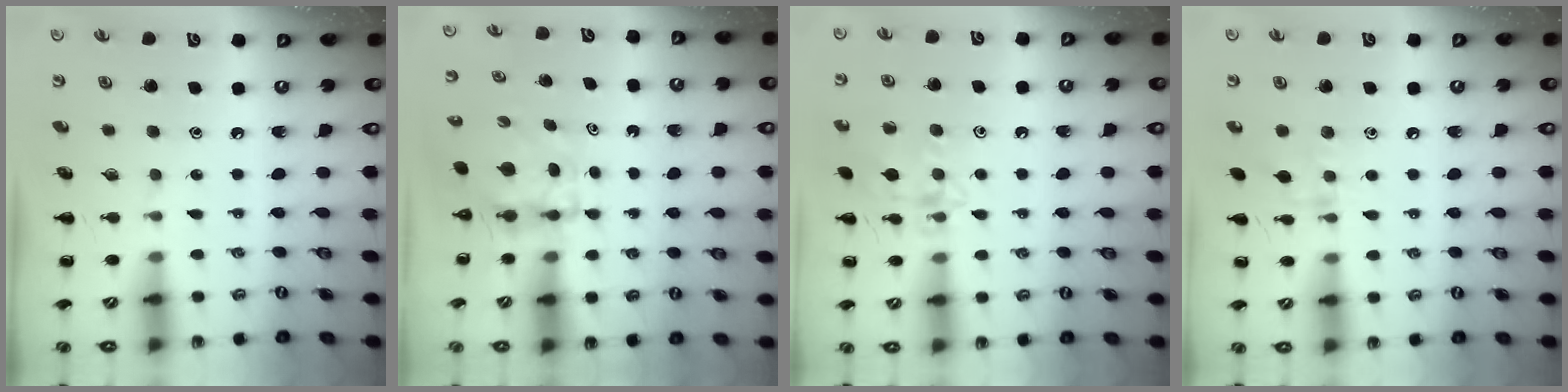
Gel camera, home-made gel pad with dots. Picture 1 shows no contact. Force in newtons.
{"total": 4.0, "press": 3.9, "slide": 0.3}
{"total": 12.8, "press": 12.8, "slide": 0.6}
{"total": 6.3, "press": 6.2, "slide": 1.0}